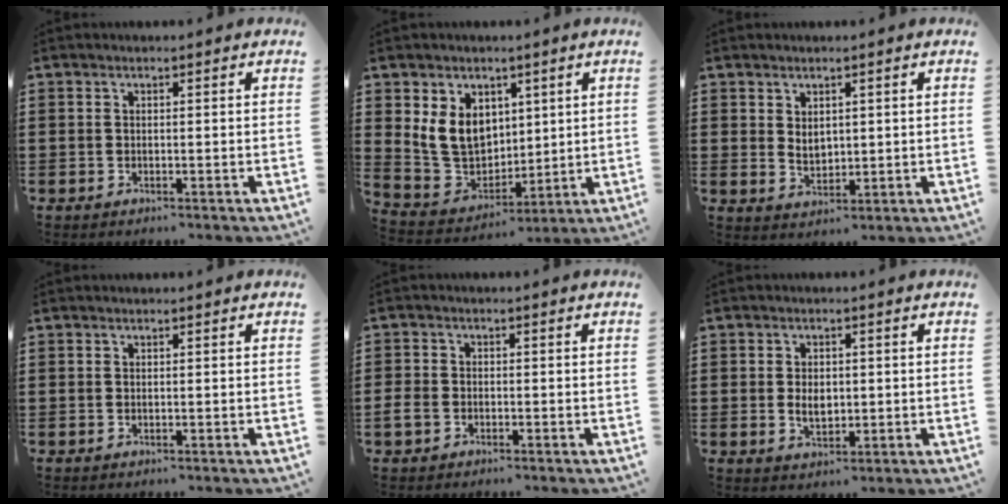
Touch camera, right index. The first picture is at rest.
{"total": 9.5, "force": [2.4, 7.8, 4.8], "torque": [-0.130, 0.005, 0.049]}
{"total": 2.6, "force": [1.1, 1.8, 1.4], "torque": [-0.024, 0.003, 0.020]}
{"total": 0.0}
{"total": 2.3, "force": [-1.3, 1.6, 1.1], "torque": [-0.039, -0.004, -0.028]}
{"total": 3.3, "force": [0.0, 2.1, 2.5], "torque": [-0.043, 0.004, -0.002]}